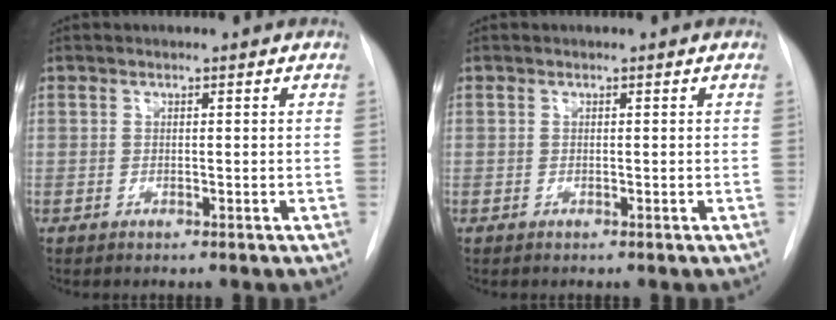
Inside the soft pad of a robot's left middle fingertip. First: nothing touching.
{"total": 0.0}